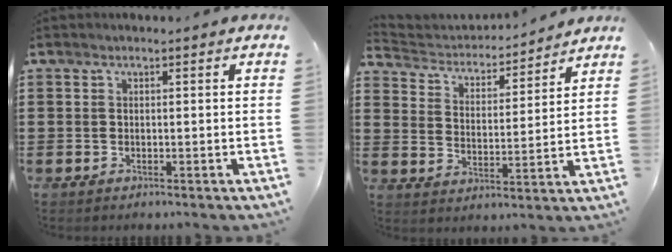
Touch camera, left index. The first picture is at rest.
{"total": 2.9, "force": [2.8, 0.8, 0.0], "torque": [-0.024, -0.025, 0.041]}